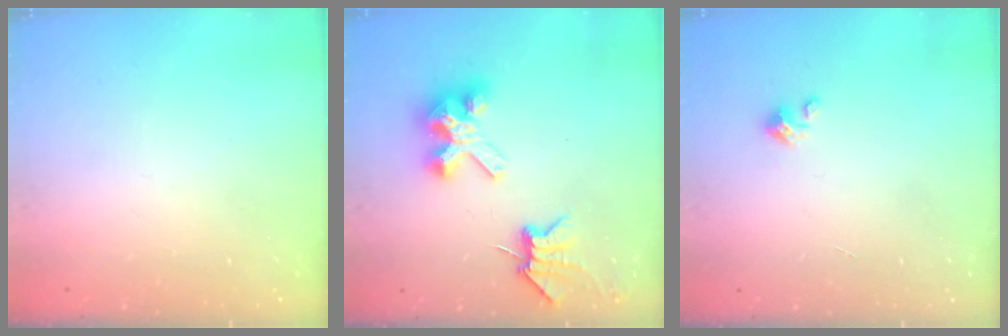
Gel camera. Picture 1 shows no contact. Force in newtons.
{"total": 8.1, "press": 8.1, "slide": 0.6}
{"total": 1.5, "press": 1.5, "slide": 0.1}